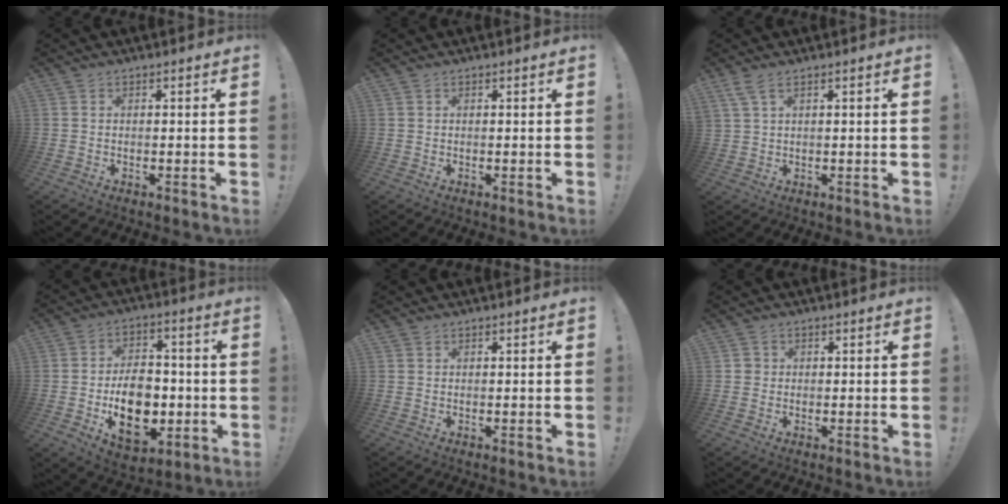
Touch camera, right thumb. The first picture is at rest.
{"total": 0.0}
{"total": 3.5, "force": [2.0, 0.6, 2.8], "torque": [-0.061, -0.002, 0.038]}
{"total": 16.2, "force": [-3.5, 11.4, 10.9], "torque": [-0.157, 0.012, -0.052]}
{"total": 0.0}
{"total": 1.5, "force": [0.2, 1.4, 0.4], "torque": [-0.001, 0.002, 0.002]}